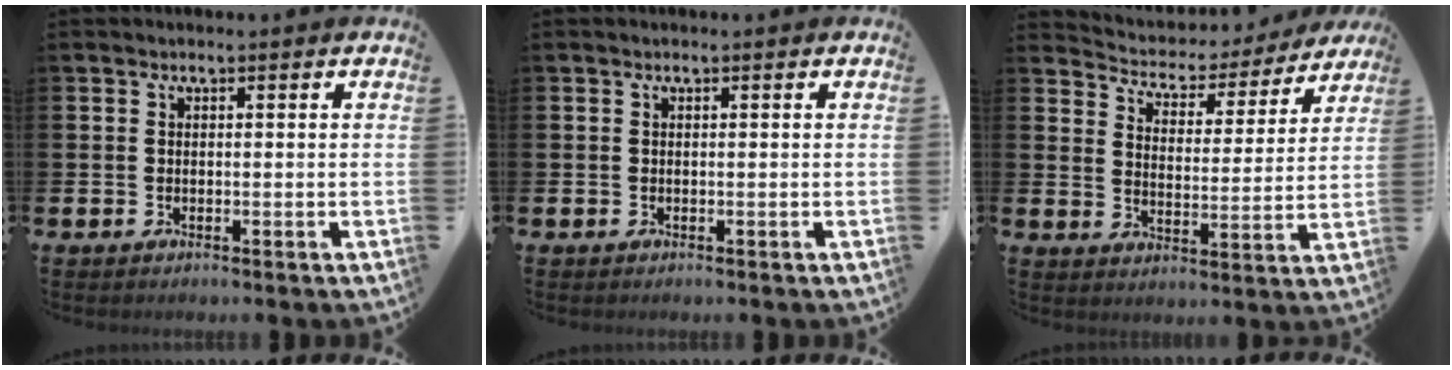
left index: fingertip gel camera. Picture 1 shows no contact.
{"total": 0.0}
{"total": 4.6, "force": [4.2, 1.7, 0.3], "torque": [-0.034, -0.037, 0.067]}